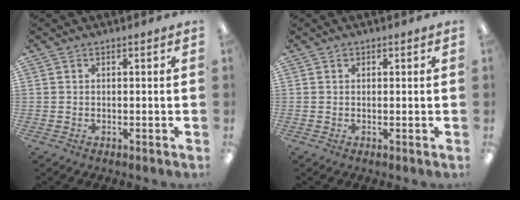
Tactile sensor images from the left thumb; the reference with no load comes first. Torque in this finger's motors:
{"motor_torque": [-0.18, -0.09, -0.19, 0.29, 0.00]}